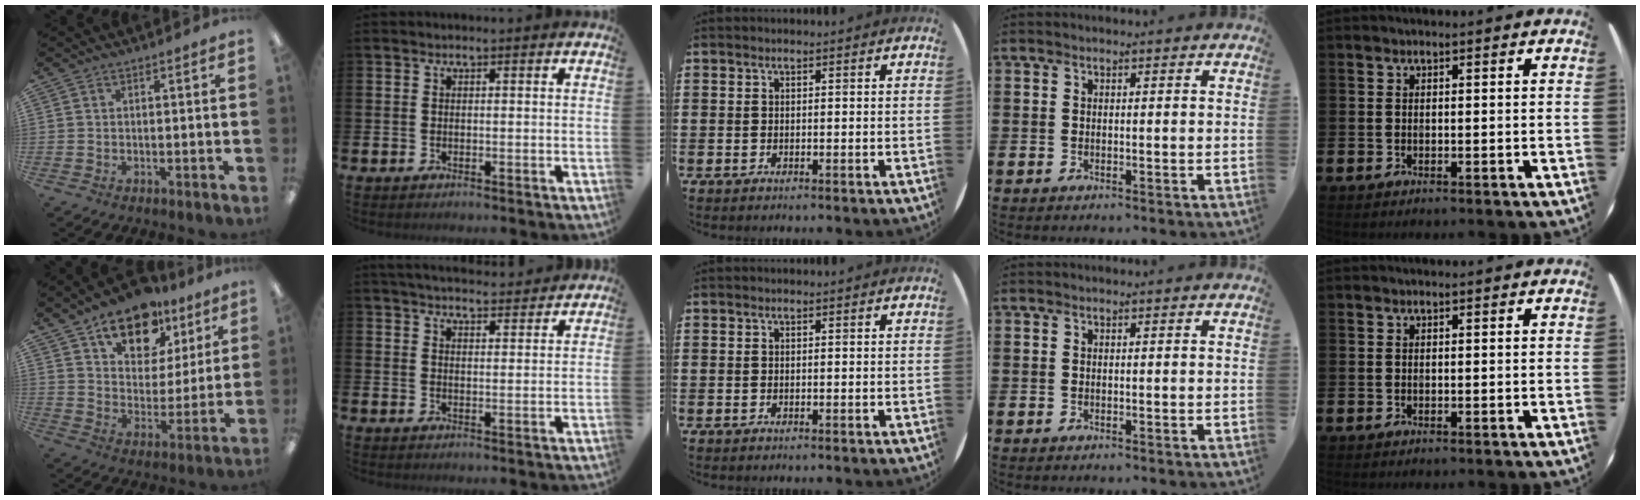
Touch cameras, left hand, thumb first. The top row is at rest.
{"thumb": {"total": 15.5, "force": [10.7, 8.8, 7.0], "torque": [-0.103, -0.056, 0.190]}, "index": {"total": 4.5, "force": [4.5, 0.4, 0.4], "torque": [-0.018, -0.023, 0.082]}}